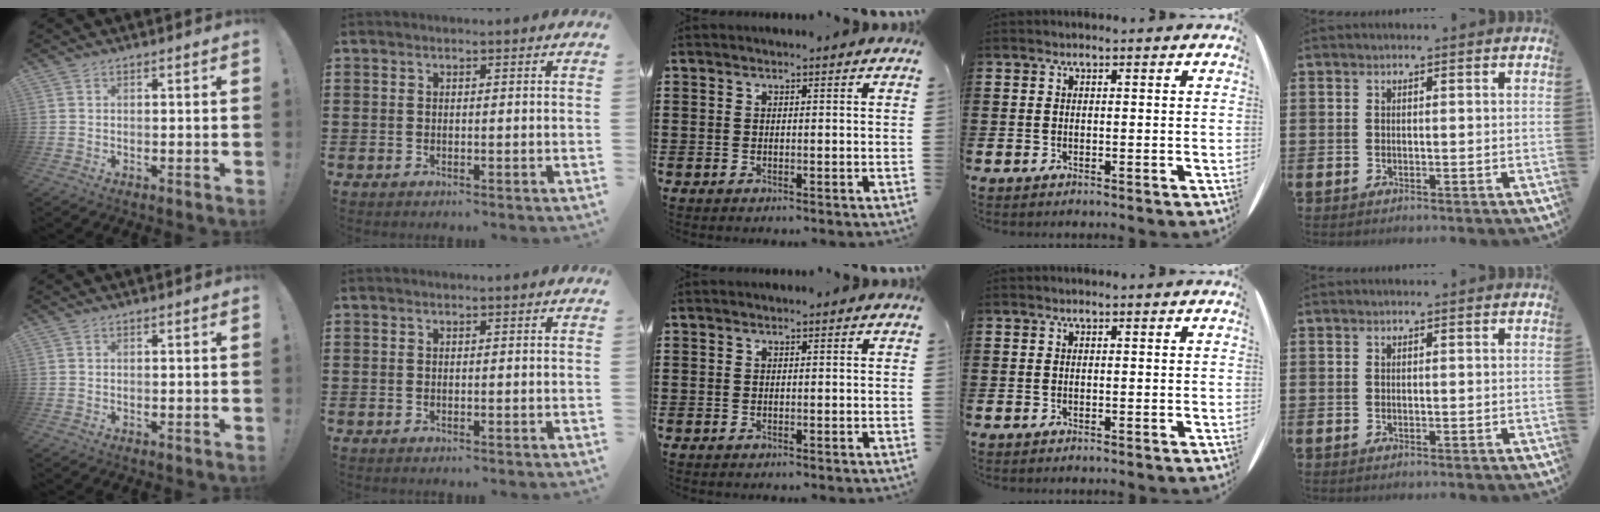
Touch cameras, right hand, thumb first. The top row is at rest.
{}